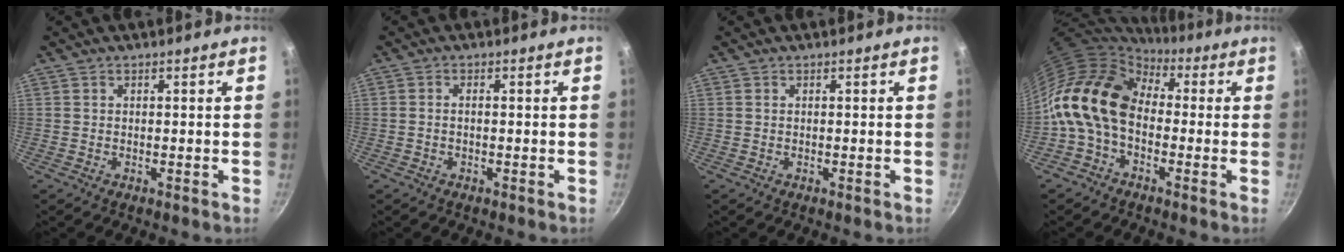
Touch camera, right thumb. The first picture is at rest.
{"total": 1.1, "force": [-0.3, 0.5, 1.0], "torque": [-0.028, 0.008, -0.008]}
{"total": 0.0}
{"total": 15.9, "force": [0.1, 11.1, 11.4], "torque": [-0.194, 0.032, -0.021]}